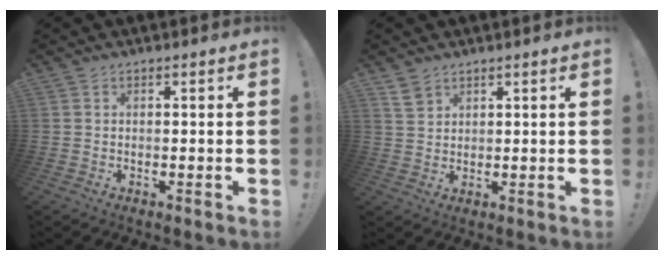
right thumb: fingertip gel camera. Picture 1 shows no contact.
{"total": 3.9, "force": [2.9, 2.4, 1.0], "torque": [-0.005, -0.019, 0.052]}